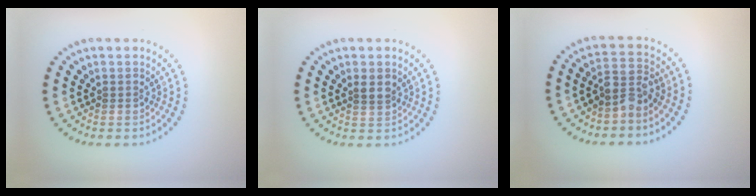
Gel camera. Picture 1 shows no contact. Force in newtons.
{"total": 1.5, "press": 1.3, "slide": 0.8}
{"total": 2.5, "press": 2.2, "slide": 1.3}